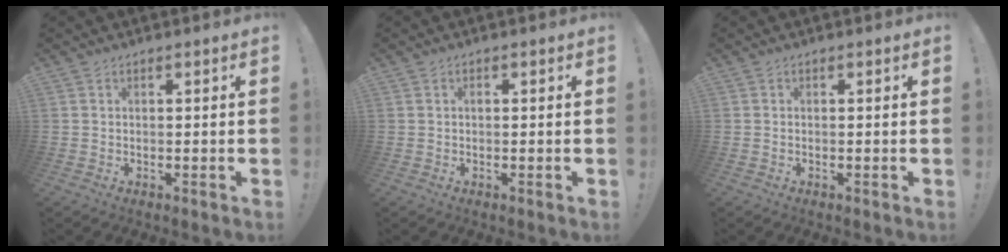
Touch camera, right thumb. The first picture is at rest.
{"total": 0.0}
{"total": 0.0}